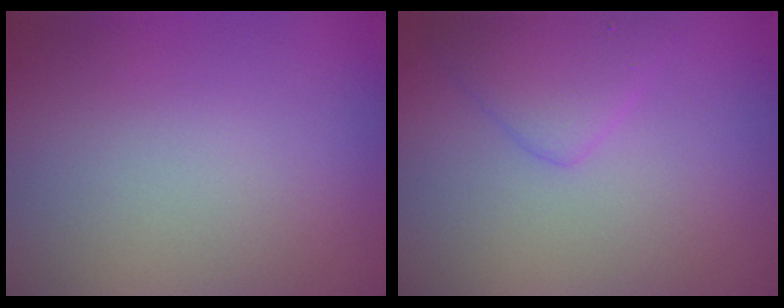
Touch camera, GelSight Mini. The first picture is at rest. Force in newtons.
{"total": 2.7, "press": 2.7, "slide": 0.2}